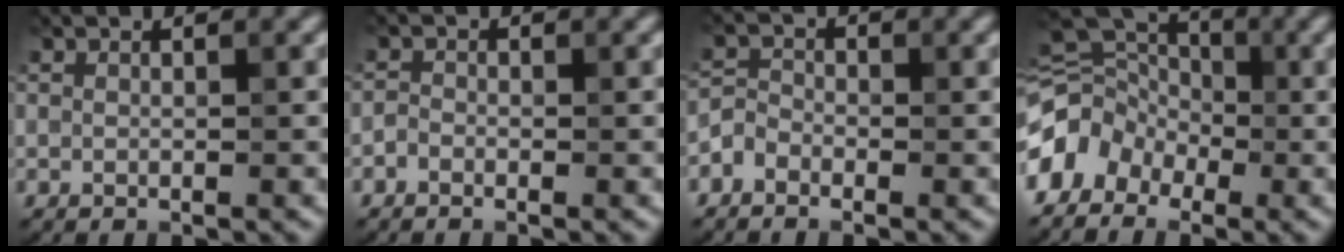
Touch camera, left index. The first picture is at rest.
{"total": 0.9, "force": [-0.6, 0.5, 0.4], "torque": [-0.005, 0.001, -0.017]}
{"total": 1.8, "force": [-1.3, 1.1, 0.6], "torque": [-0.005, 0.005, -0.033]}
{"total": 5.6, "force": [-2.7, 4.2, 2.6], "torque": [-0.034, 0.015, -0.061]}